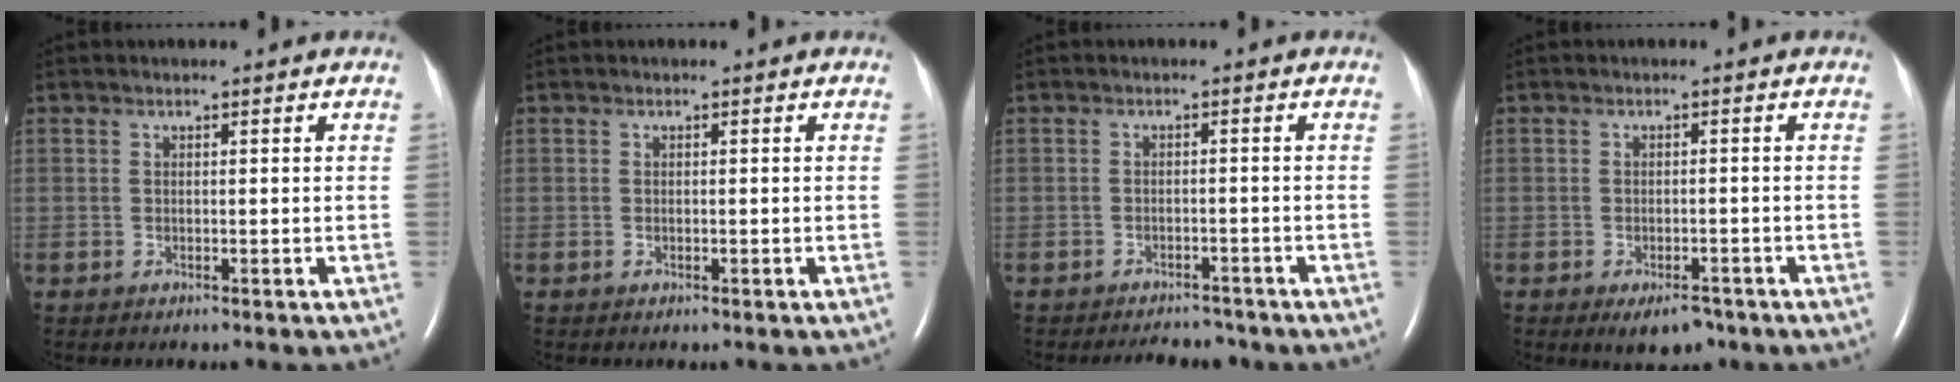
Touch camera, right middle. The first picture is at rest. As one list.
[{"total": 0.0}, {"total": 4.9, "force": [-4.5, 1.7, 0.7], "torque": [-0.012, -0.004, -0.060]}, {"total": 3.9, "force": [-2.6, 1.8, 2.3], "torque": [-0.034, -0.003, -0.030]}]